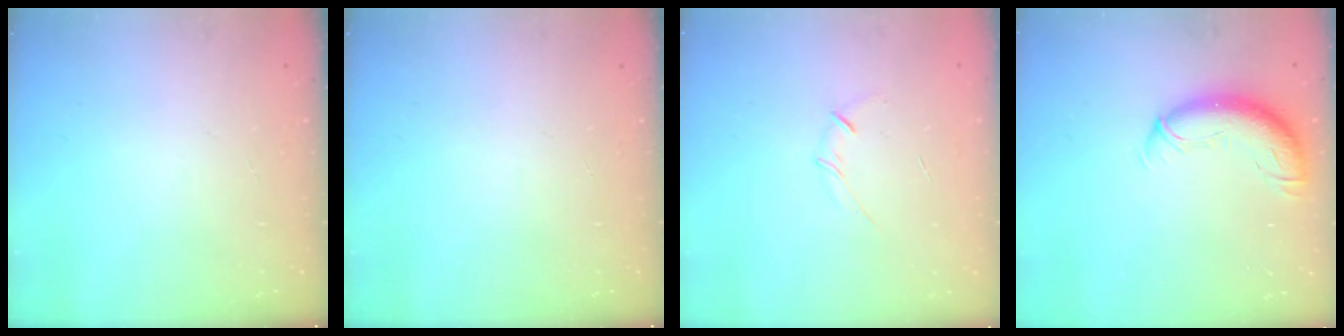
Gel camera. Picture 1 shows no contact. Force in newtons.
{"total": 0.0}
{"total": 4.1, "press": 4.0, "slide": 0.9}
{"total": 11.5, "press": 11.2, "slide": 2.8}